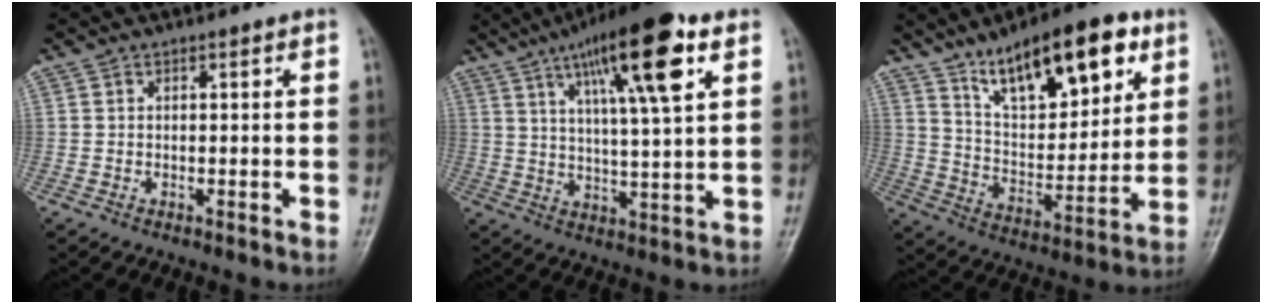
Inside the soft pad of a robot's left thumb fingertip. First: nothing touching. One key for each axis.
{"total": 17.6, "fx": 8.4, "fy": 3.4, "fz": 15.1, "tx": -0.236, "ty": -0.016, "tz": 0.134}
{"total": 19.4, "fx": 11.1, "fy": 7.8, "fz": 14.0, "tx": -0.174, "ty": -0.045, "tz": 0.190}